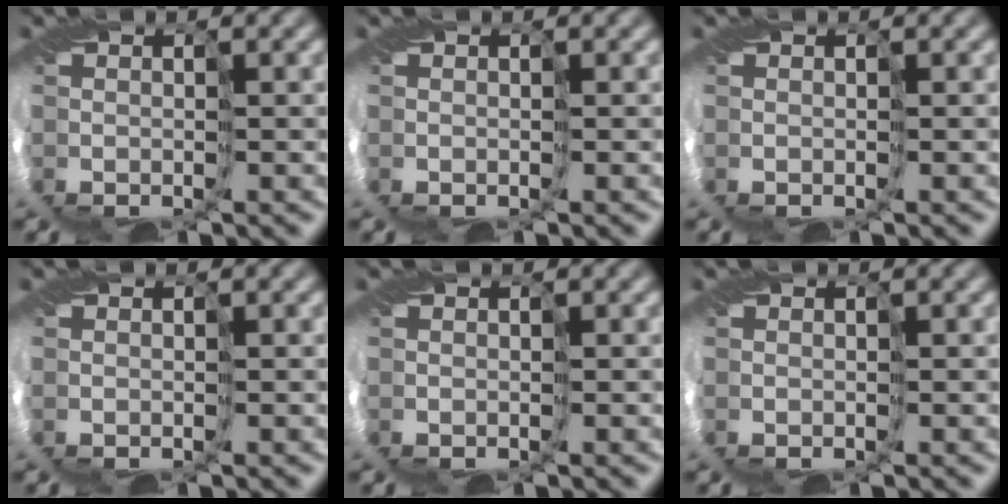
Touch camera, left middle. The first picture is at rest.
{"total": 0.0}
{"total": 0.0}
{"total": 0.0}
{"total": 0.0}
{"total": 0.0}